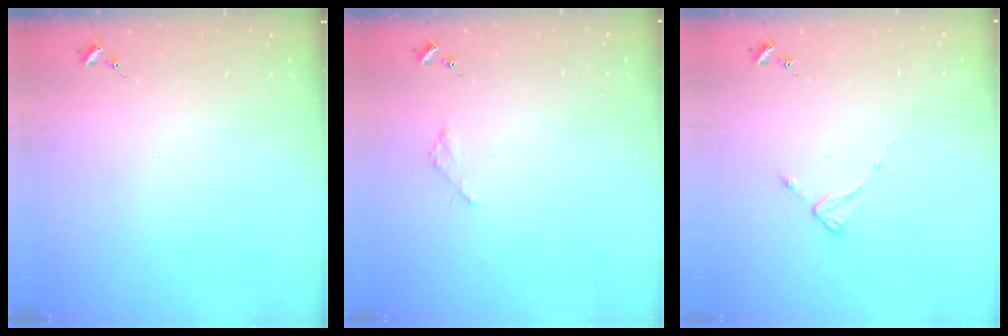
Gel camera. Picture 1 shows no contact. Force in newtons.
{"total": 1.8, "press": 1.8, "slide": 0.2}
{"total": 2.0, "press": 2.0, "slide": 0.3}